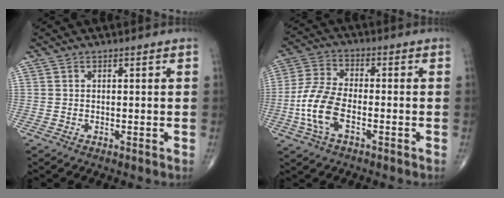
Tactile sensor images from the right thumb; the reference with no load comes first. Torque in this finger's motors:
{"motor_torque": [0.31, 0.38, 1.07, -0.01, 0.34]}